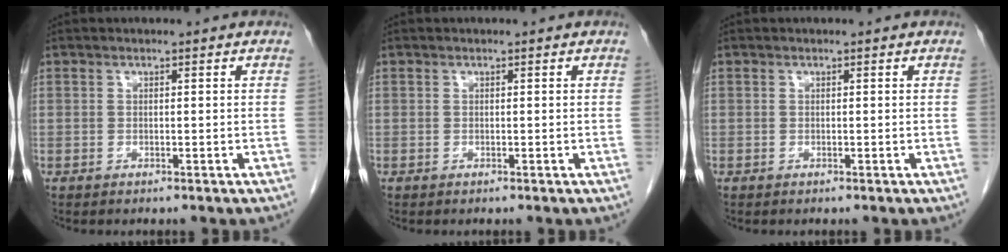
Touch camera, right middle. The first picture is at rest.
{"total": 0.0}
{"total": 0.0}